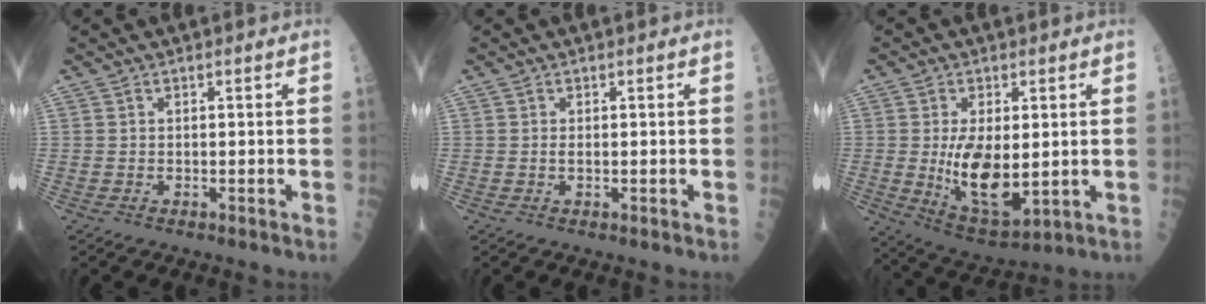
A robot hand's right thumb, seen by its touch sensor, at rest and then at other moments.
{"total": 0.7, "force": [0.0, 0.2, 0.6], "torque": [-0.014, -0.002, 0.001]}
{"total": 12.6, "force": [-0.1, 6.2, 11.0], "torque": [-0.179, -0.021, 0.017]}